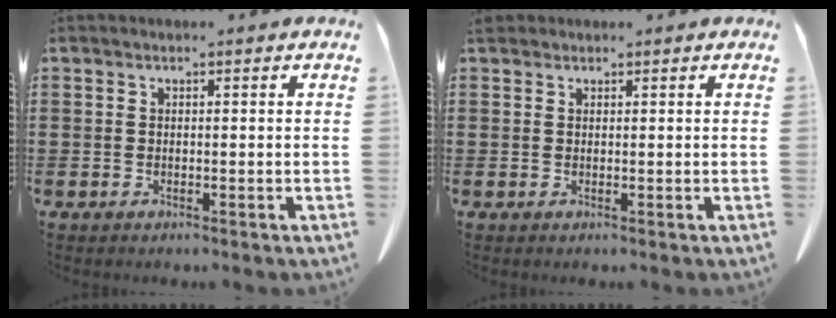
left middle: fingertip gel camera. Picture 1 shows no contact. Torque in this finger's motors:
{"motor_torque": [0.76, -0.05, 0.31, 0.10]}